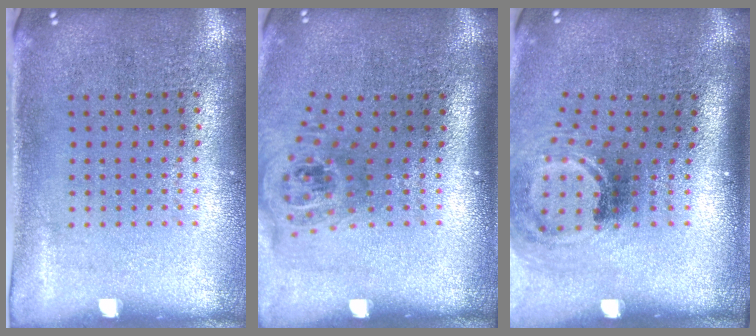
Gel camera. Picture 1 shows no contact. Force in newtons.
{"total": 1.7, "press": 1.3, "slide": 1.1}
{"total": 2.0, "press": 1.3, "slide": 1.5}